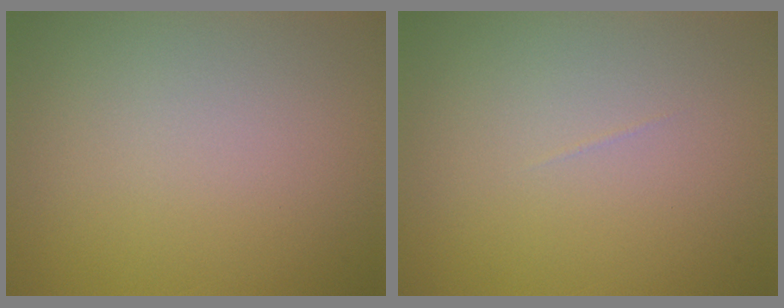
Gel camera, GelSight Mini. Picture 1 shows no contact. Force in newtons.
{"total": 0.0}